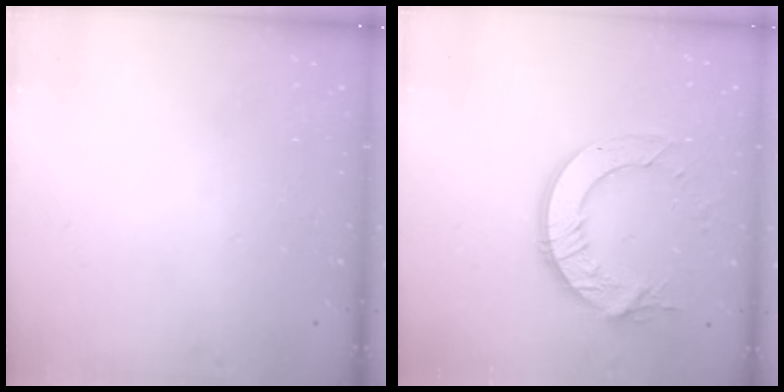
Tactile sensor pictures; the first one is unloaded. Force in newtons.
{"total": 12.6, "press": 12.6, "slide": 1.1}